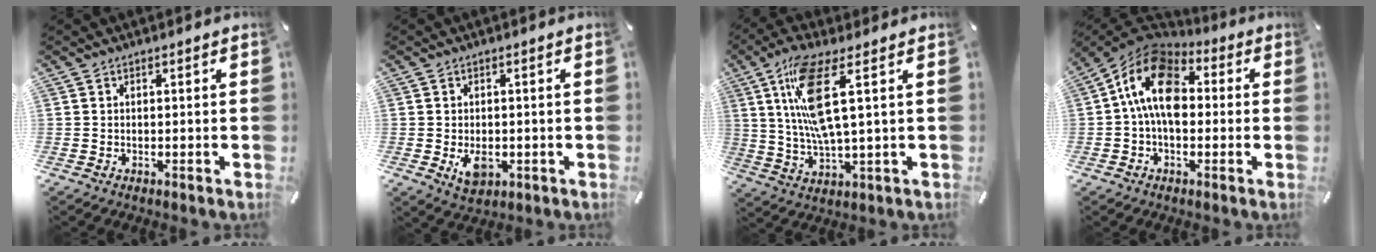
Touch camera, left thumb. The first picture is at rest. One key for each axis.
{"total": 4.9, "fx": -0.9, "fy": 3.4, "fz": 3.5, "tx": -0.064, "ty": -0.008, "tz": -0.020}
{"total": 14.1, "fx": 4.3, "fy": 3.6, "fz": 13.0, "tx": -0.280, "ty": -0.012, "tz": 0.068}
{"total": 14.1, "fx": 1.4, "fy": 9.1, "fz": 10.6, "tx": -0.208, "ty": 0.001, "tz": 0.024}